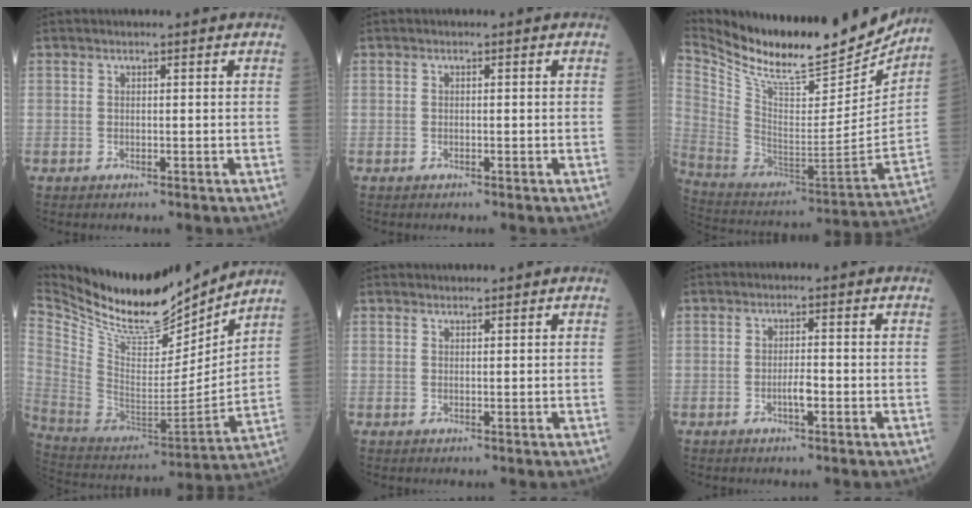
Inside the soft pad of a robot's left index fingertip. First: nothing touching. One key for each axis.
{"total": 0.0}
{"total": 25.2, "fx": 22.5, "fy": 4.0, "fz": 10.7, "tx": -0.200, "ty": -0.060, "tz": 0.354}
{"total": 21.9, "fx": 19.6, "fy": 4.9, "fz": 8.6, "tx": -0.175, "ty": -0.035, "tz": 0.338}
{"total": 0.8, "fx": 0.8, "fy": 0.0, "fz": -0.1, "tx": -0.005, "ty": 0.002, "tz": 0.016}
{"total": 2.1, "fx": -1.0, "fy": 0.3, "fz": 1.8, "tx": -0.030, "ty": -0.002, "tz": -0.019}